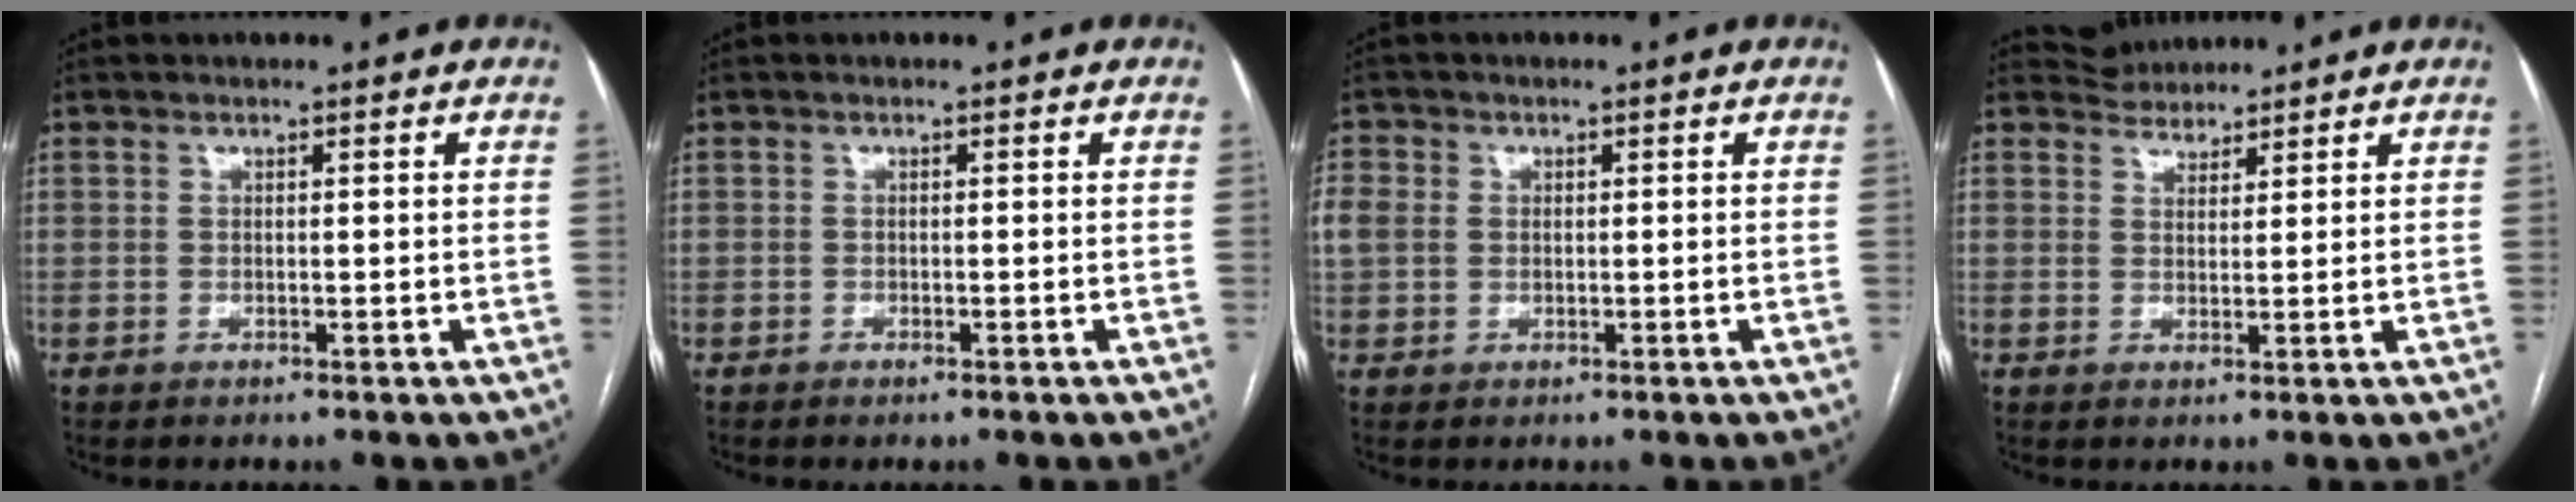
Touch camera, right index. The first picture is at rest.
{"total": 0.6, "force": [-0.4, 0.1, 0.3], "torque": [-0.006, 0.000, -0.006]}
{"total": 3.9, "force": [0.4, 3.4, 1.9], "torque": [-0.061, 0.017, 0.011]}
{"total": 3.3, "force": [3.1, 1.1, -0.3], "torque": [0.002, 0.017, 0.055]}